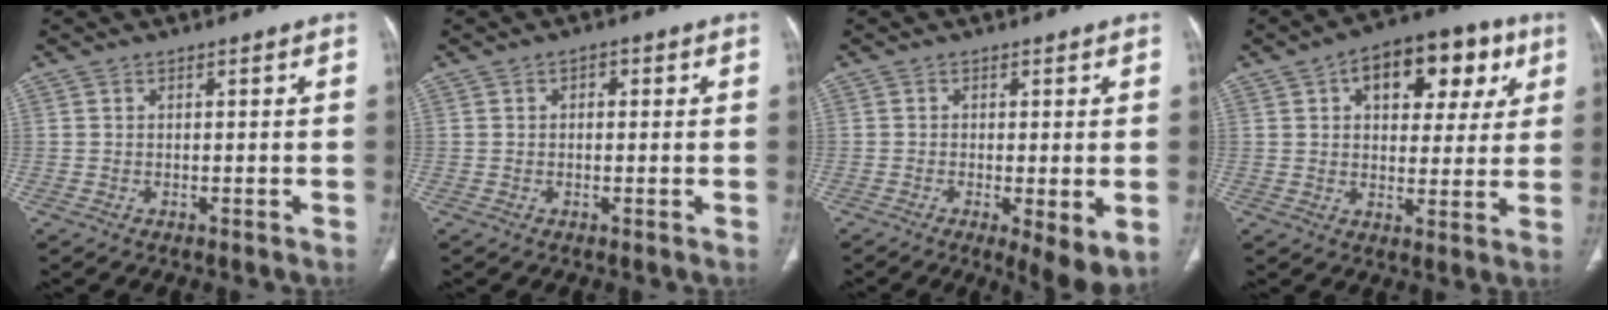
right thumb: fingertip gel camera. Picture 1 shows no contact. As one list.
[{"total": 1.5, "force": [0.5, 1.1, 1.0], "torque": [-0.008, 0.003, 0.005]}, {"total": 6.5, "force": [-1.5, 1.7, 6.0], "torque": [-0.099, -0.024, -0.025]}, {"total": 16.1, "force": [6.5, 9.3, 11.4], "torque": [-0.107, 0.004, 0.089]}]